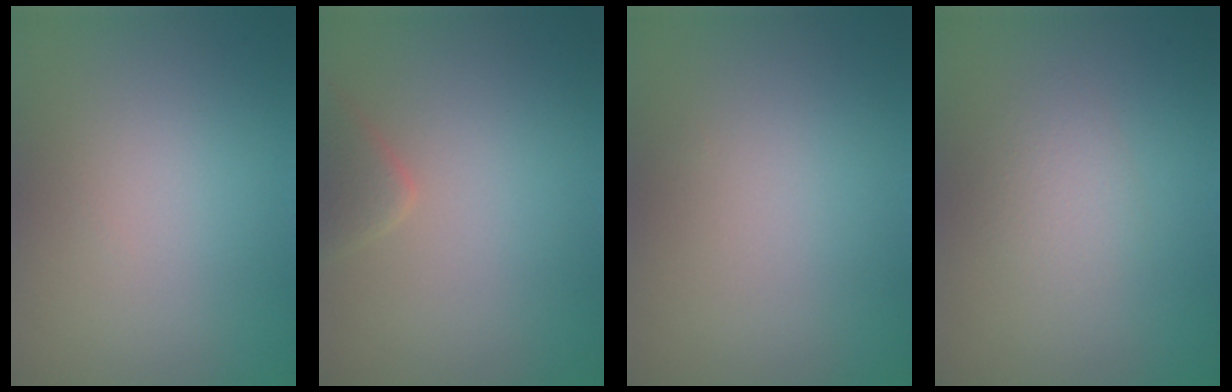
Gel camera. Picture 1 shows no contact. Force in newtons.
{"total": 1.9, "press": 1.9, "slide": 0.1}
{"total": 0.0}
{"total": 1.6, "press": 1.6, "slide": 0.1}